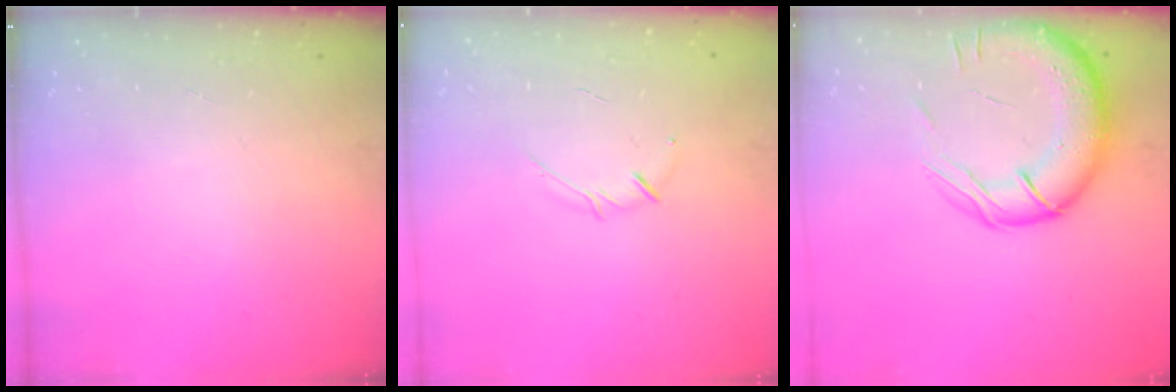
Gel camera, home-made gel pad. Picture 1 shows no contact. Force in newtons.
{"total": 3.3, "press": 3.2, "slide": 0.6}
{"total": 17.3, "press": 16.9, "slide": 3.5}